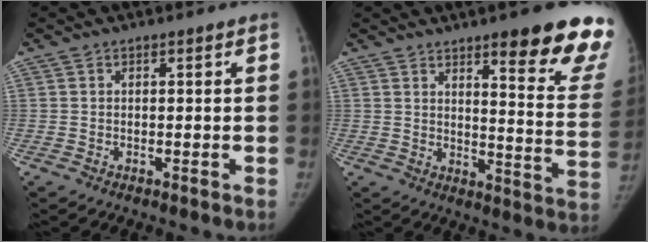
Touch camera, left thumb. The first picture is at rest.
{"total": 18.2, "force": [12.3, 2.8, 13.1], "torque": [-0.135, -0.077, 0.154]}